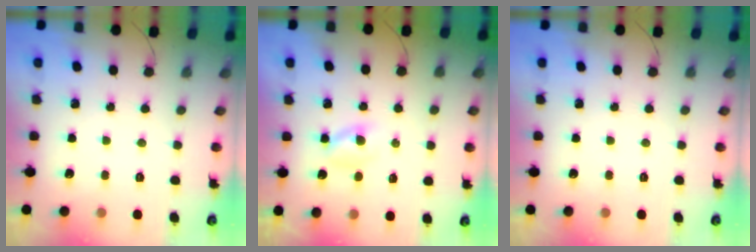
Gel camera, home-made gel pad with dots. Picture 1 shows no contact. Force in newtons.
{"total": 1.9, "press": 1.7, "slide": 0.9}
{"total": 0.0}